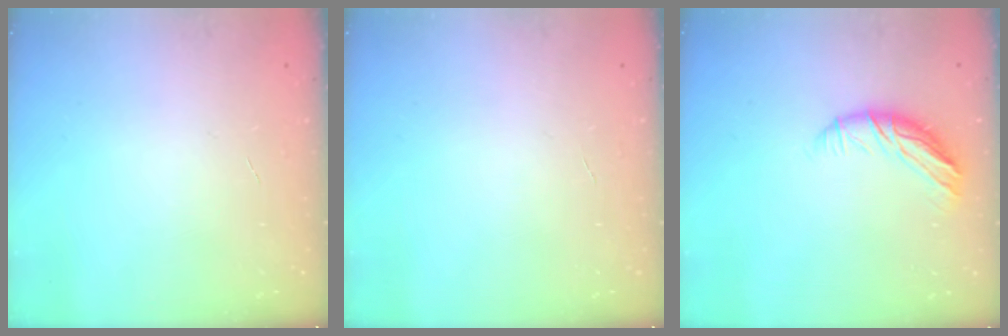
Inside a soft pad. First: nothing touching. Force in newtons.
{"total": 0.0}
{"total": 9.6, "press": 9.5, "slide": 1.1}